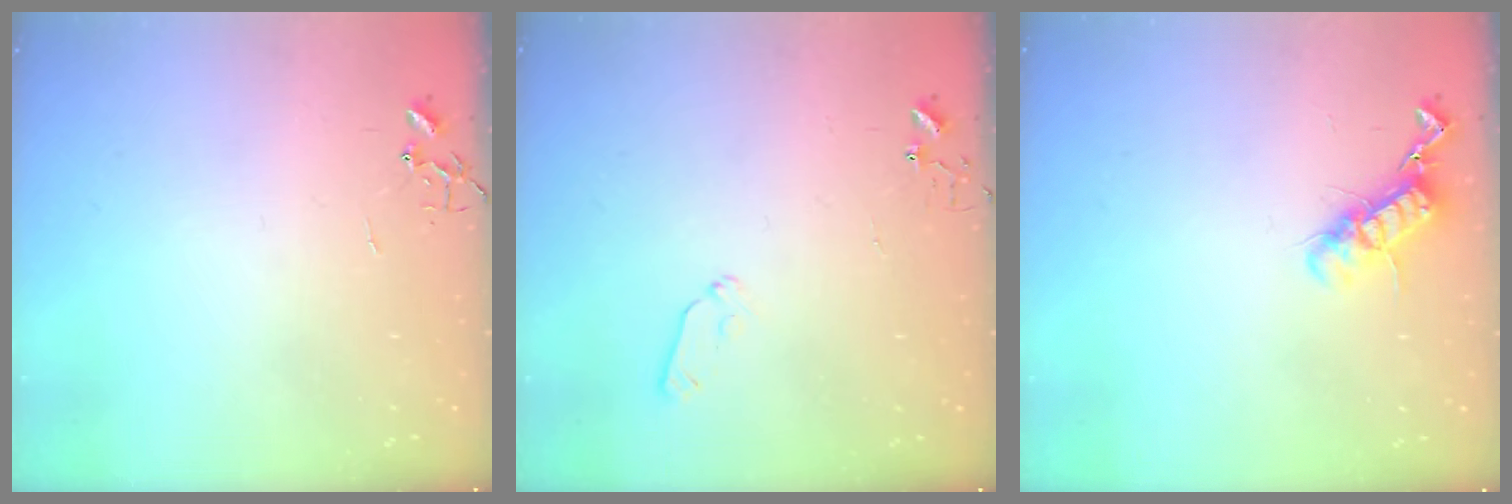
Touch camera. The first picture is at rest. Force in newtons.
{"total": 5.3, "press": 5.3, "slide": 0.6}
{"total": 12.1, "press": 12.1, "slide": 0.4}